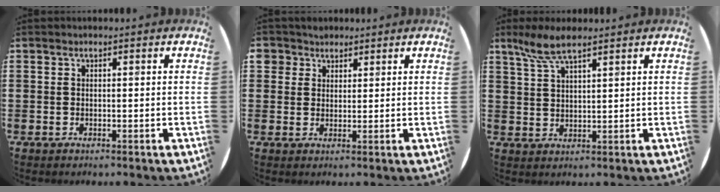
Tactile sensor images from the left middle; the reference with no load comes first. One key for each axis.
{"total": 2.6, "fx": 1.9, "fy": 1.9, "fz": -0.3, "tx": 0.005, "ty": 0.004, "tz": 0.035}
{"total": 5.4, "fx": 4.2, "fy": 1.1, "fz": 3.2, "tx": -0.074, "ty": 0.000, "tz": 0.075}